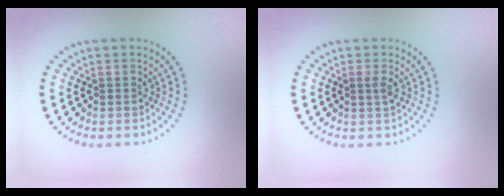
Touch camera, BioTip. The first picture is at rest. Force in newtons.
{"total": 0.9, "press": 0.8, "slide": 0.4}